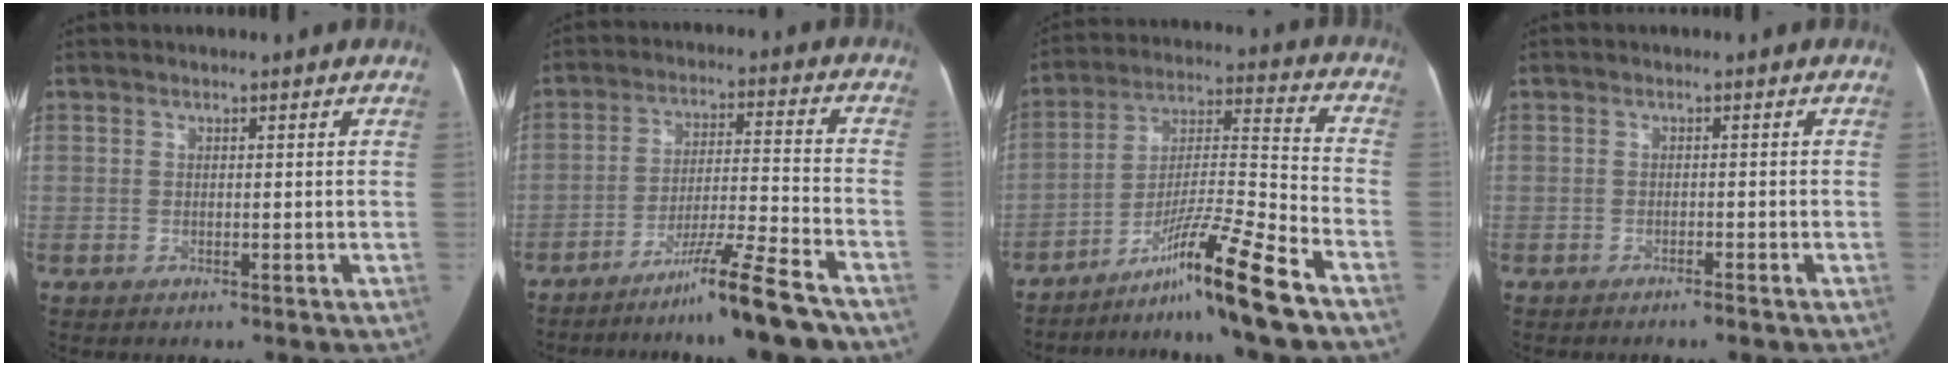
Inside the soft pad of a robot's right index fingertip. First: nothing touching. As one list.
[{"total": 11.6, "force": [-8.9, -1.2, 7.4], "torque": [-0.115, -0.012, -0.152]}, {"total": 15.5, "force": [-11.1, -1.7, 10.7], "torque": [-0.187, -0.004, -0.188]}, {"total": 1.4, "force": [-1.2, 0.1, 0.7], "torque": [-0.014, 0.000, -0.018]}]